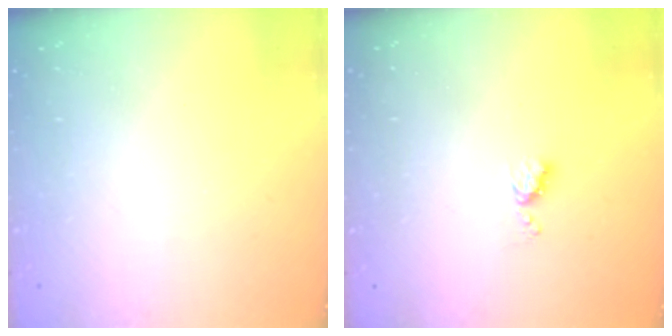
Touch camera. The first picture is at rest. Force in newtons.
{"total": 4.4, "press": 4.3, "slide": 0.5}